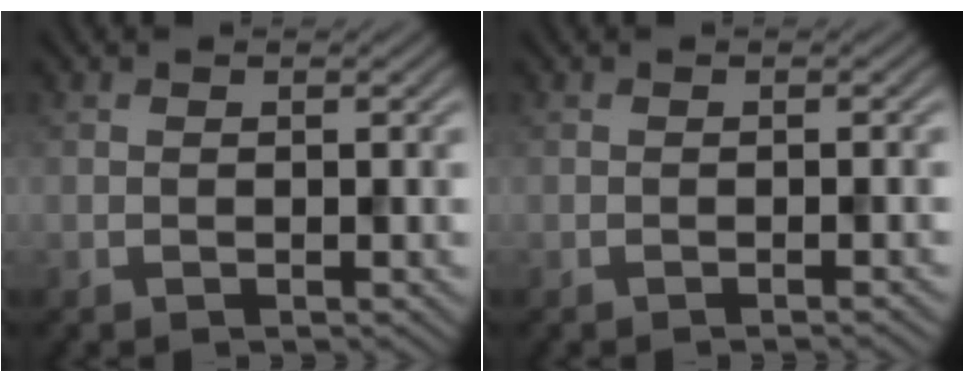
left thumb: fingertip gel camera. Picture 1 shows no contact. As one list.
[{"total": 0.8, "force": [-0.4, 0.1, 0.6], "torque": [-0.005, 0.001, -0.011]}]